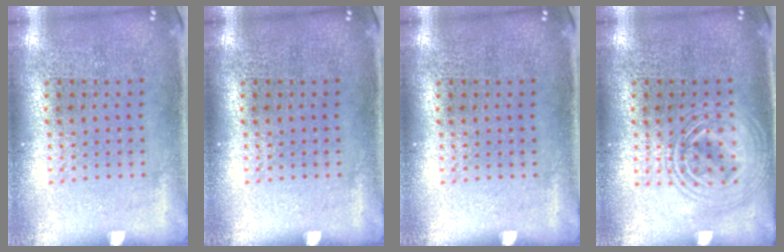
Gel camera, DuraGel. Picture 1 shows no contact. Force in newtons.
{"total": 0.0}
{"total": 0.0}
{"total": 1.9, "press": 1.9, "slide": 0.3}